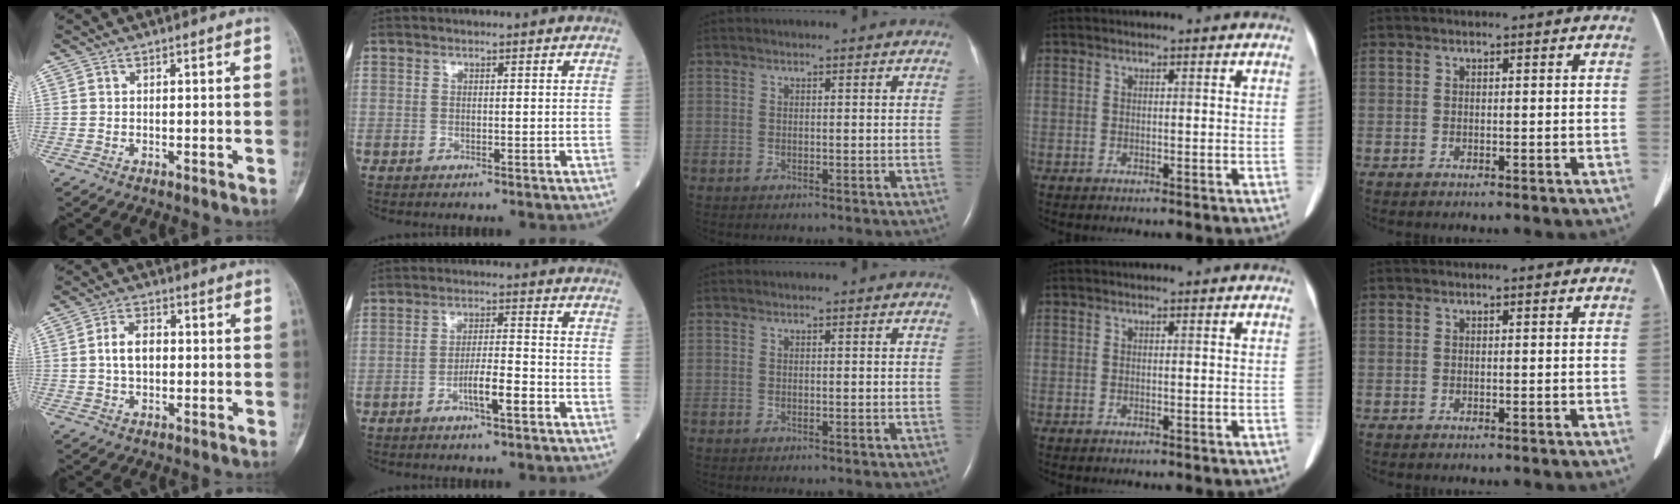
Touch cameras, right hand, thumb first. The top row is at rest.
{"thumb": {"total": 5.5, "force": [0.2, 3.6, 4.2], "torque": [-0.073, 0.013, 0.000]}, "index": {"total": 5.1, "force": [-2.6, 0.5, 4.4], "torque": [-0.078, 0.000, -0.049]}}